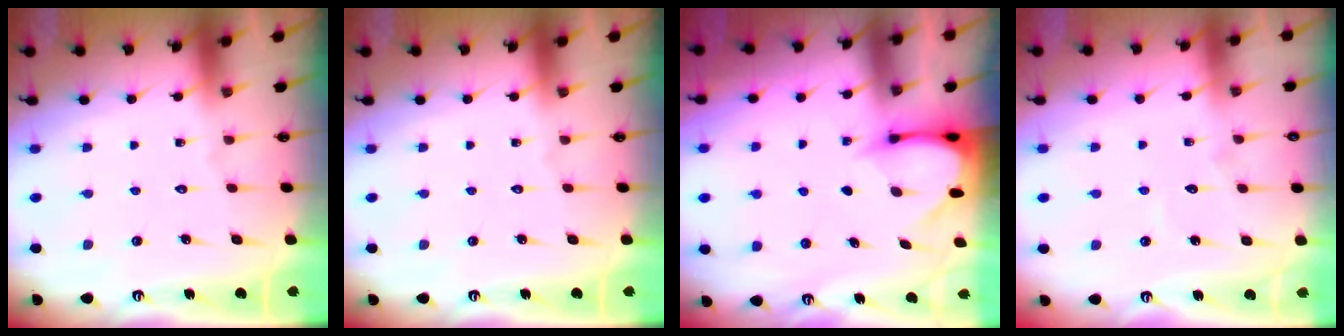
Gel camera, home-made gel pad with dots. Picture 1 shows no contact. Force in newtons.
{"total": 0.0}
{"total": 3.4, "press": 3.4, "slide": 0.3}
{"total": 4.0, "press": 4.0, "slide": 0.3}